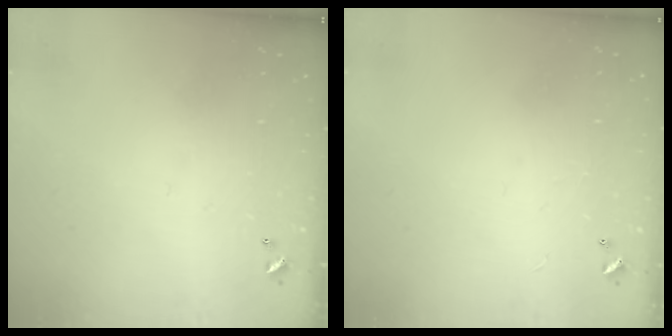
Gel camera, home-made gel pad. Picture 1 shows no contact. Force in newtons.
{"total": 2.1, "press": 2.0, "slide": 0.3}